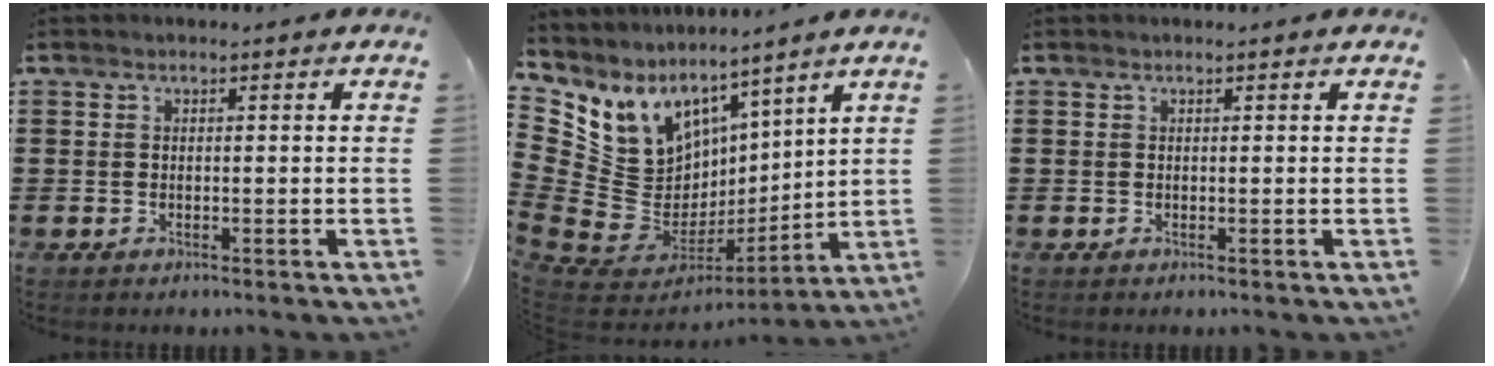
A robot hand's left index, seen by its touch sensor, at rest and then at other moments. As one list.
[{"total": 9.4, "force": [2.3, 9.0, 1.5], "torque": [-0.065, -0.056, 0.054]}, {"total": 0.0}]